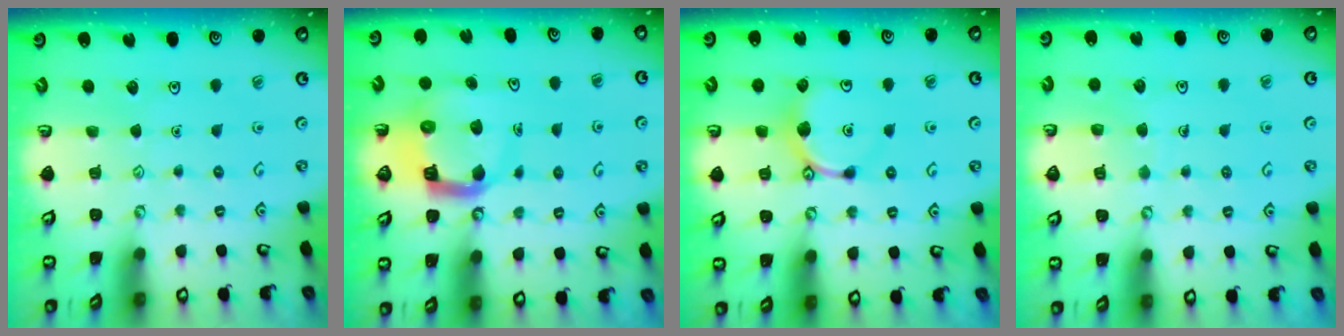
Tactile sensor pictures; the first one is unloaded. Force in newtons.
{"total": 8.4, "press": 8.3, "slide": 1.2}
{"total": 9.4, "press": 9.4, "slide": 0.6}
{"total": 5.6, "press": 5.6, "slide": 0.5}